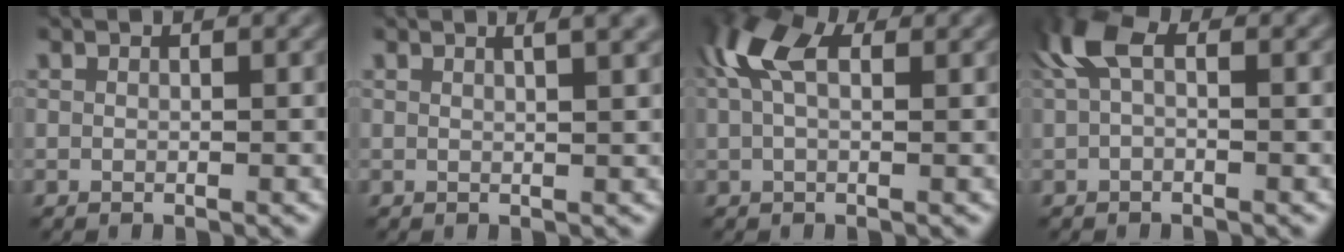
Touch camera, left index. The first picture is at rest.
{"total": 3.8, "force": [2.0, 1.5, 2.8], "torque": [-0.006, 0.016, 0.001]}
{"total": 6.0, "force": [2.1, 3.3, 4.6], "torque": [-0.112, 0.020, 0.031]}
{"total": 3.6, "force": [1.1, 1.7, 3.0], "torque": [-0.060, 0.012, 0.010]}